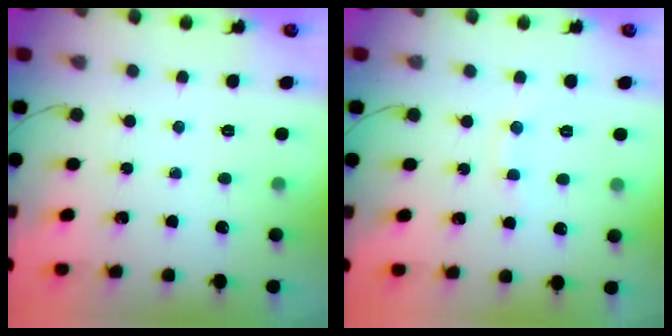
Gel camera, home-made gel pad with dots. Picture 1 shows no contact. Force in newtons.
{"total": 6.5, "press": 6.4, "slide": 1.3}